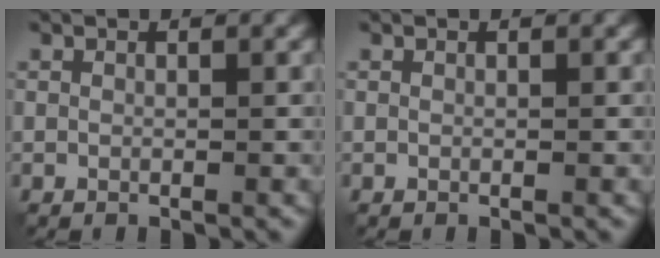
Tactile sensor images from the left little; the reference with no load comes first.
{"total": 0.0}